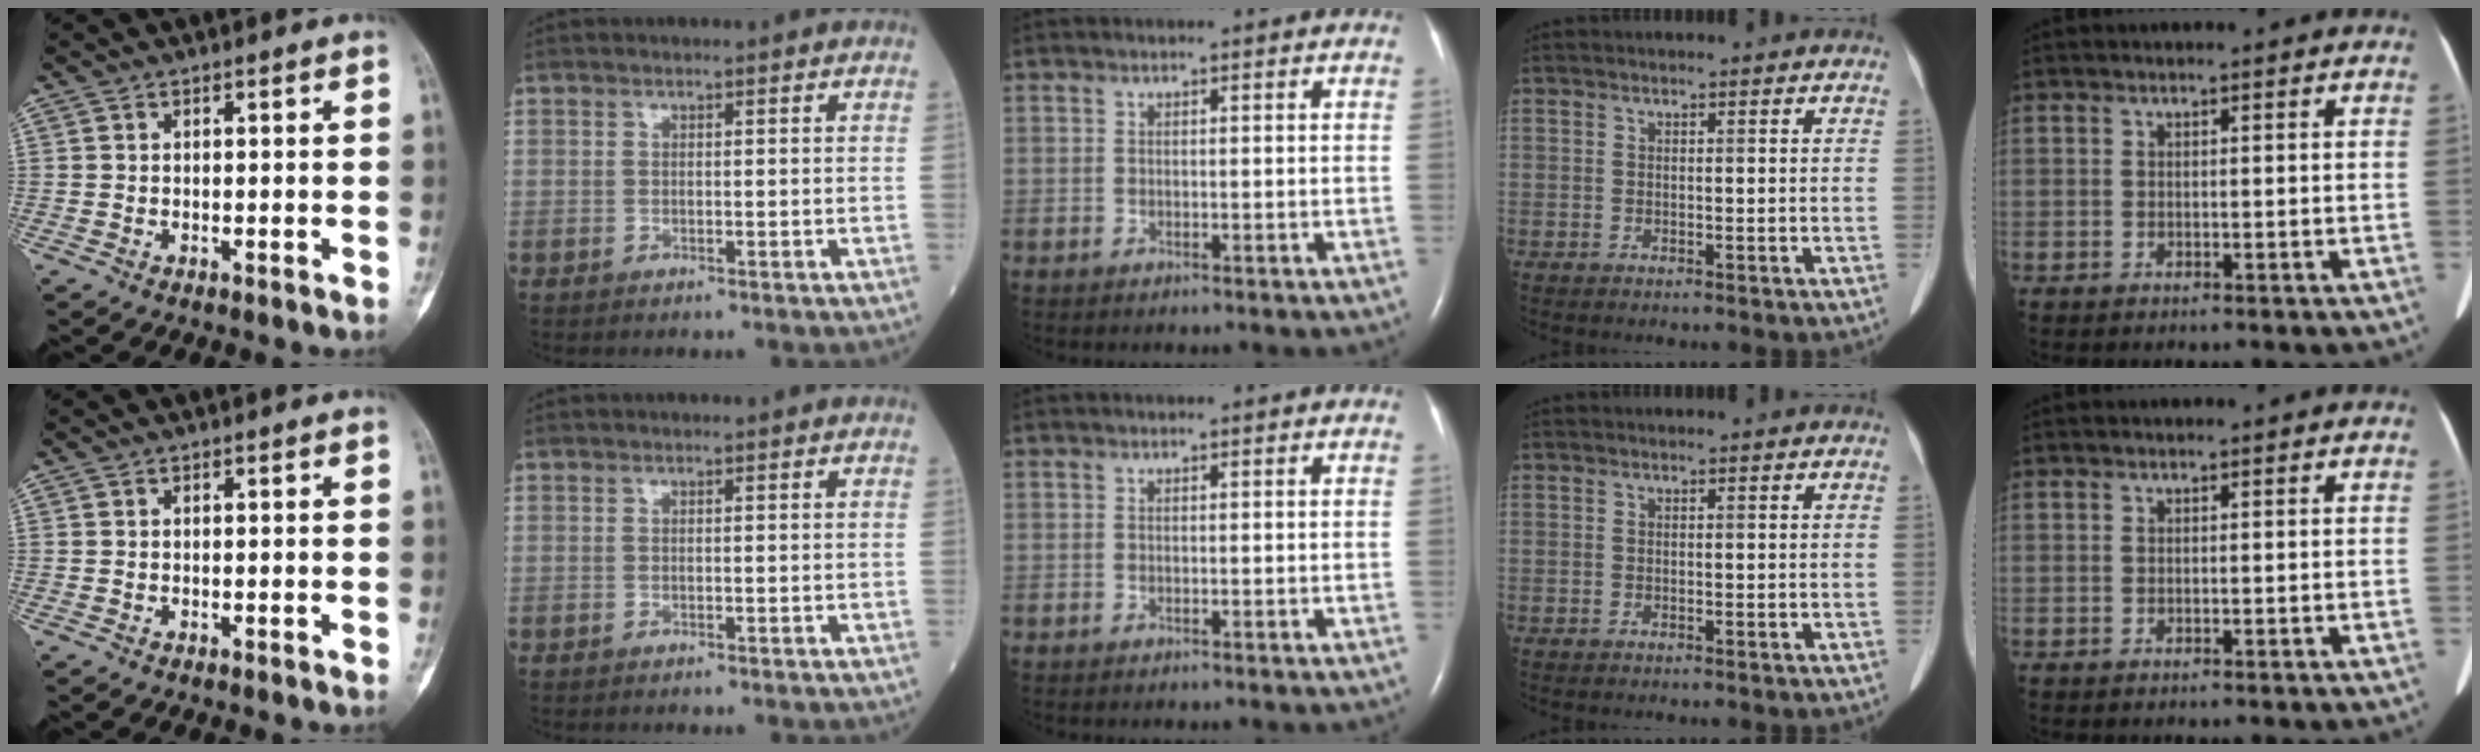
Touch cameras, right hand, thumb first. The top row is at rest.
{}